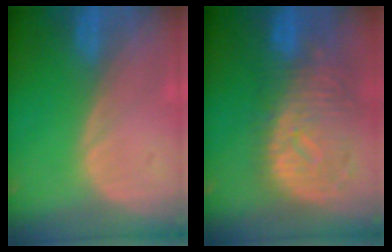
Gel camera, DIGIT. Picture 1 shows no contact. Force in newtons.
{"total": 11.4, "press": 10.0, "slide": 5.5}